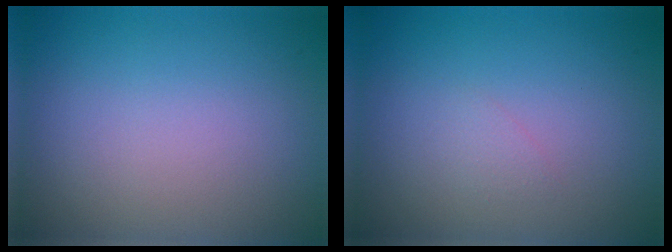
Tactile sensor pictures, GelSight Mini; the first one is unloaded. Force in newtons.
{"total": 0.7, "press": 0.7, "slide": 0.1}